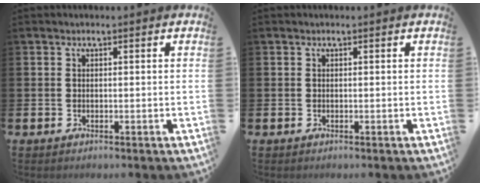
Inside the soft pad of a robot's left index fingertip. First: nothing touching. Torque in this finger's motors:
{"motor_torque": [0.00, 0.00, 0.00, 0.01]}